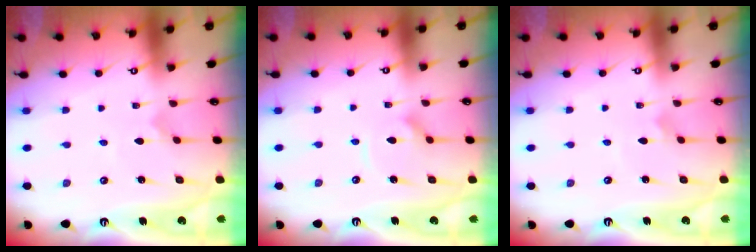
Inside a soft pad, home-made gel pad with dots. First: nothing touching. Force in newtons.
{"total": 5.4, "press": 5.4, "slide": 0.4}
{"total": 2.1, "press": 2.1, "slide": 0.1}